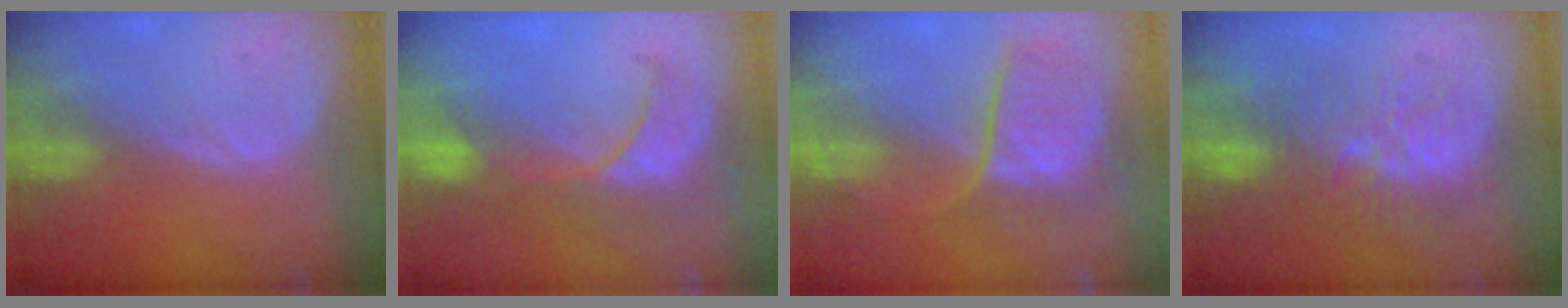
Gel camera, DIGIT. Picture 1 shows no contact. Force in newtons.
{"total": 7.9, "press": 7.7, "slide": 1.5}
{"total": 7.9, "press": 7.8, "slide": 1.3}
{"total": 9.5, "press": 9.1, "slide": 2.8}